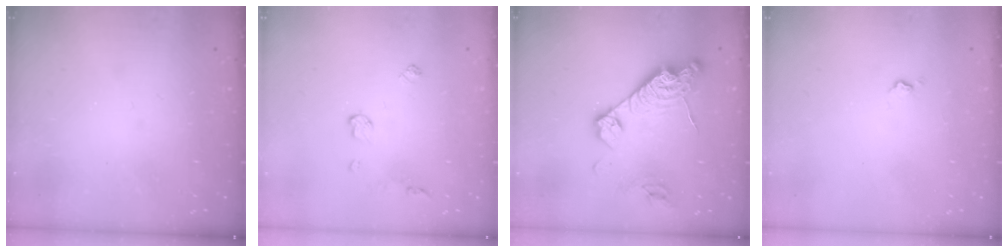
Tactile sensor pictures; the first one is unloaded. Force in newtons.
{"total": 6.1, "press": 6.1, "slide": 0.7}
{"total": 16.0, "press": 15.9, "slide": 1.3}
{"total": 3.3, "press": 3.3, "slide": 0.6}